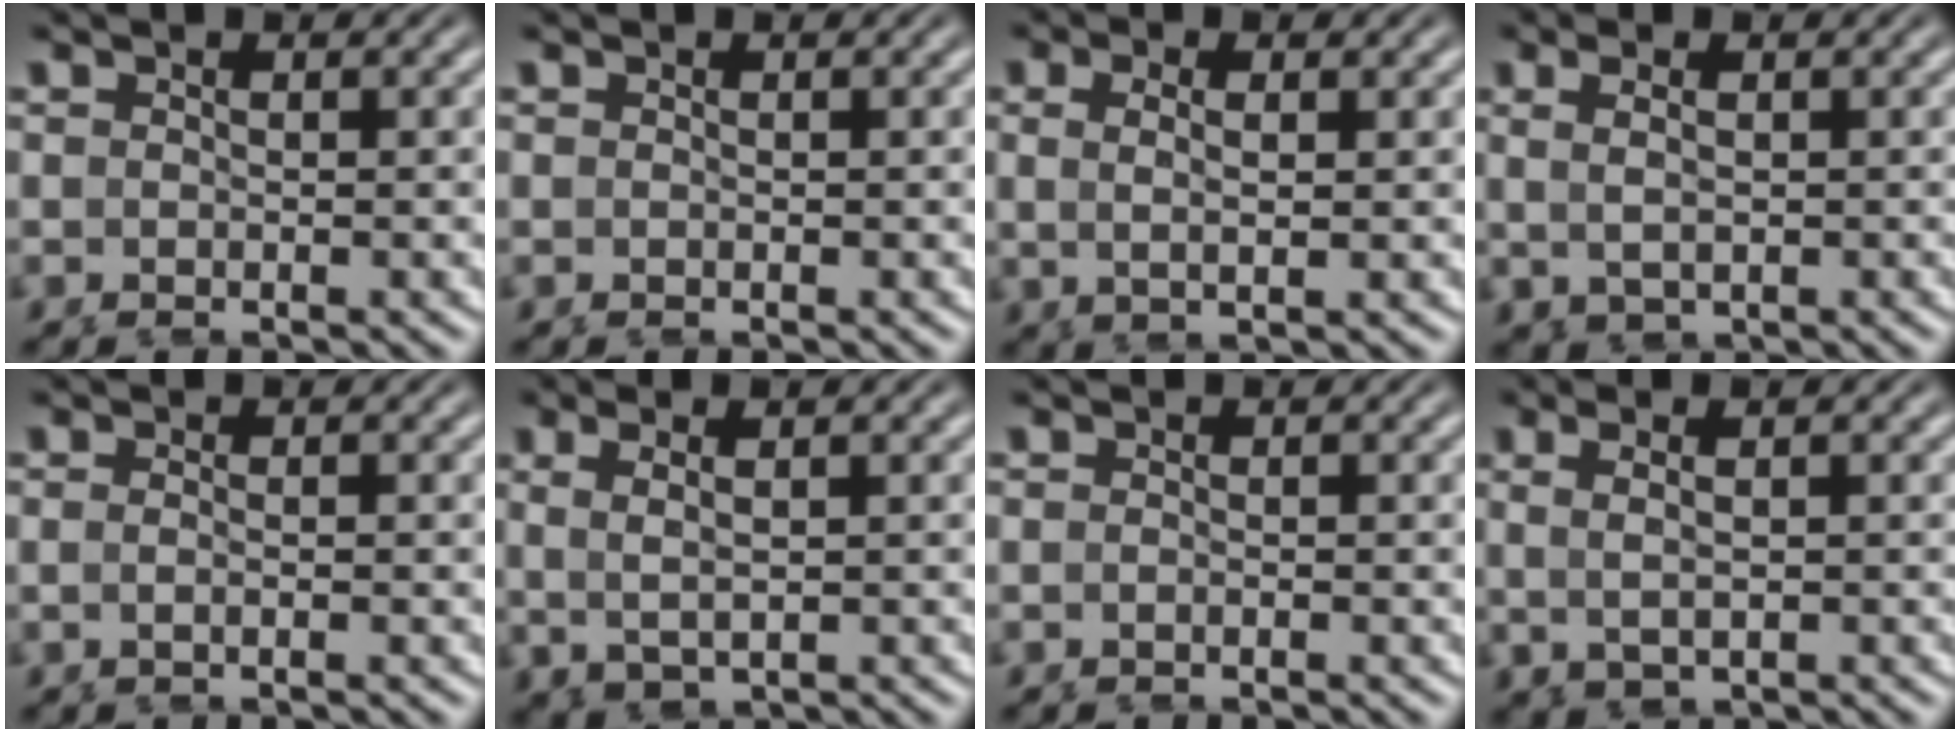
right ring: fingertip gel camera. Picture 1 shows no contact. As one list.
[{"total": 0.0}, {"total": 2.5, "force": [0.2, 1.0, 2.3], "torque": [-0.044, -0.001, 0.005]}, {"total": 2.7, "force": [0.3, 1.6, 2.1], "torque": [-0.043, 0.003, 0.008]}, {"total": 0.9, "force": [-0.5, 0.3, 0.7], "torque": [-0.019, -0.004, -0.014]}, {"total": 3.7, "force": [0.4, 2.1, 2.9], "torque": [-0.061, 0.003, 0.008]}, {"total": 0.7, "force": [-0.4, 0.5, 0.3], "torque": [-0.015, 0.001, -0.013]}, {"total": 2.8, "force": [0.3, 1.5, 2.4], "torque": [-0.047, 0.005, 0.006]}]